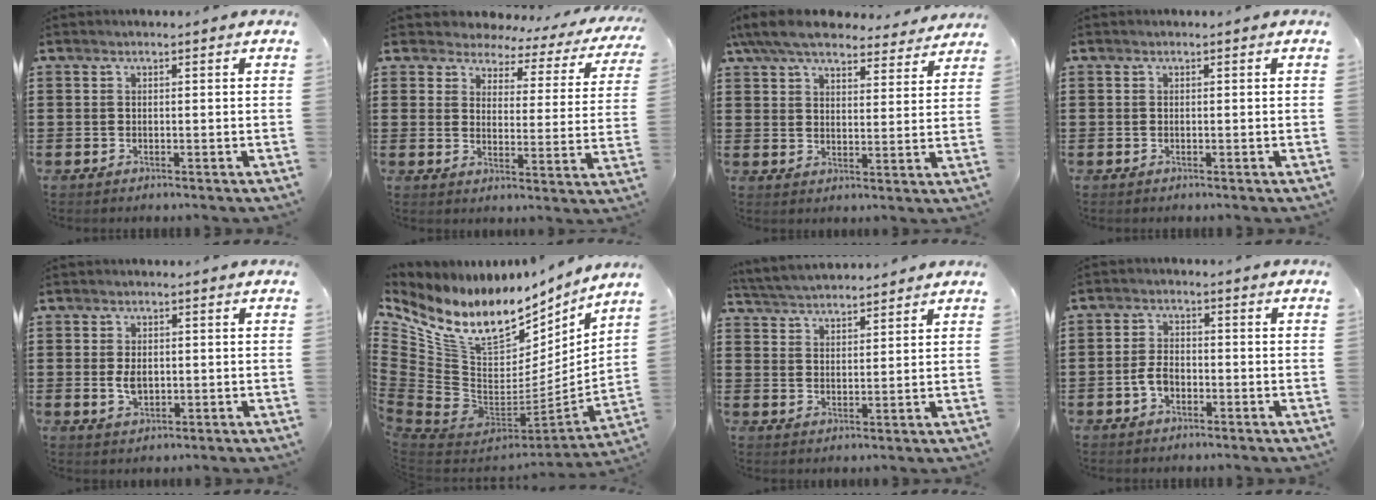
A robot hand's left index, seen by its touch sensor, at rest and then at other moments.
{"total": 3.5, "force": [3.0, 1.7, 0.6], "torque": [-0.027, -0.024, 0.045]}
{"total": 7.9, "force": [7.1, 1.6, 3.1], "torque": [-0.088, -0.025, 0.129]}
{"total": 0.0}
{"total": 3.2, "force": [0.1, 1.8, 2.6], "torque": [-0.044, 0.001, 0.000]}
{"total": 13.8, "force": [8.3, 7.6, 8.1], "torque": [-0.190, -0.062, 0.146]}
{"total": 3.8, "force": [3.8, 0.2, 0.3], "torque": [-0.020, -0.014, 0.069]}
{"total": 3.3, "force": [-1.2, 2.0, 2.4], "torque": [-0.060, -0.001, -0.026]}